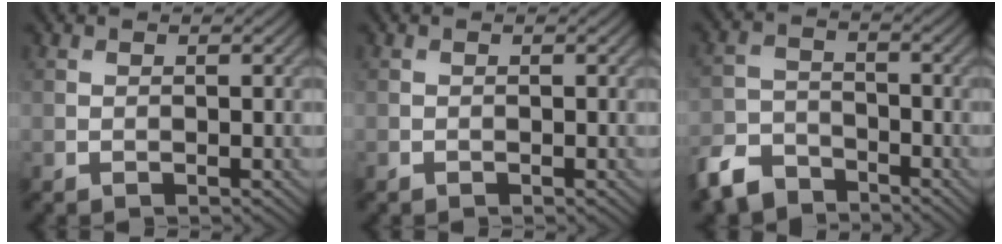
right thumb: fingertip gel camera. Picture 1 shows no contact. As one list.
[{"total": 0.0}, {"total": 6.8, "force": [-5.5, 3.3, 2.4], "torque": [-0.054, -0.008, -0.123]}]